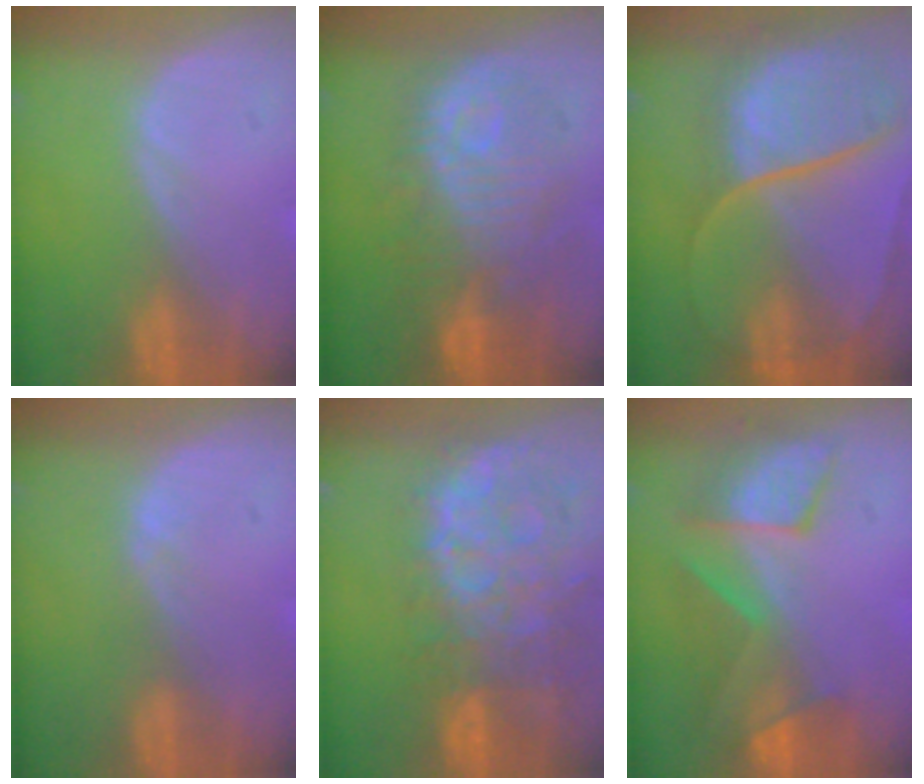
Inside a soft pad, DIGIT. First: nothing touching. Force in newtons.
{"total": 10.5, "press": 10.2, "slide": 2.3}
{"total": 10.7, "press": 9.0, "slide": 5.9}
{"total": 0.7, "press": 0.7, "slide": 0.3}
{"total": 13.6, "press": 11.0, "slide": 7.9}
{"total": 8.1, "press": 7.9, "slide": 1.8}